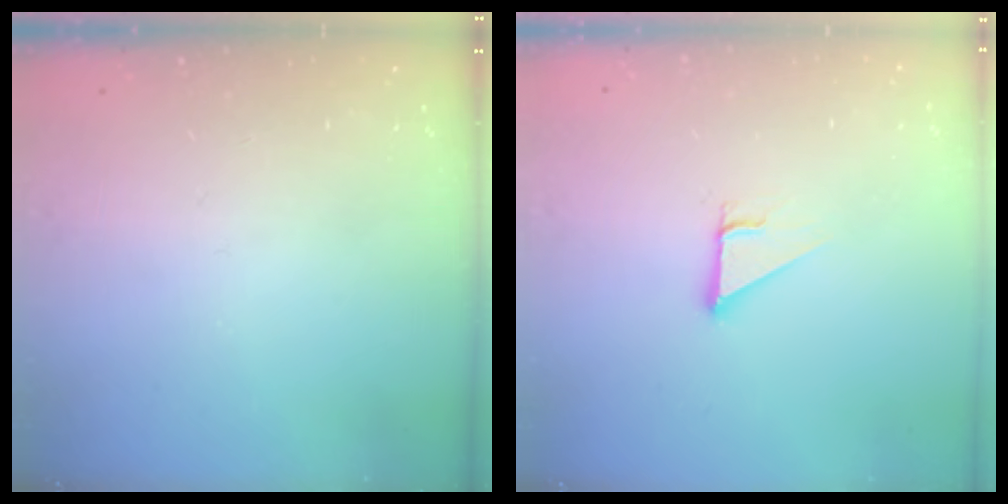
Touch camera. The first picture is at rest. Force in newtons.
{"total": 2.7, "press": 2.7, "slide": 0.3}